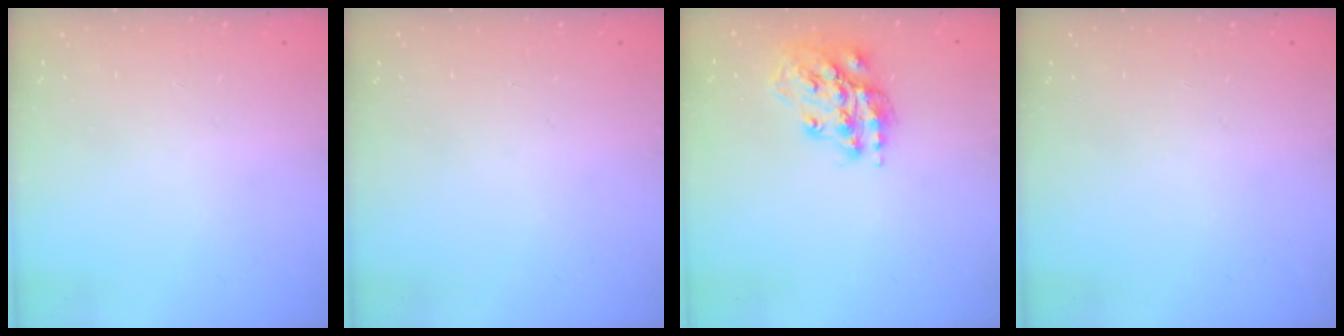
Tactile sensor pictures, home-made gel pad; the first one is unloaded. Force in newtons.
{"total": 0.0}
{"total": 16.1, "press": 16.1, "slide": 1.5}
{"total": 0.0}